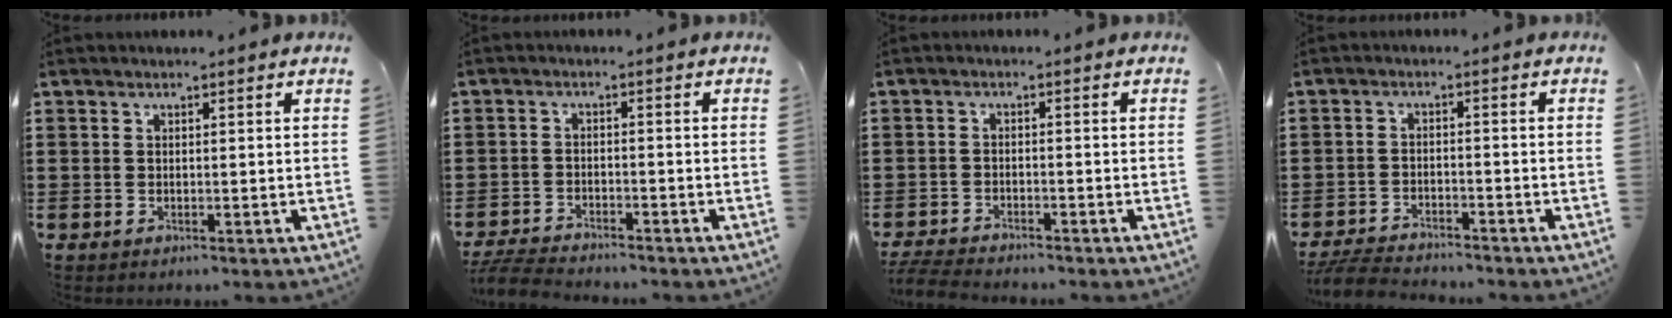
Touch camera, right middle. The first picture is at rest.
{"total": 4.2, "force": [-4.1, 0.3, 0.8], "torque": [-0.026, -0.003, -0.086]}
{"total": 3.4, "force": [-3.4, 0.2, 0.5], "torque": [-0.025, -0.008, -0.073]}
{"total": 4.7, "force": [-4.6, 0.4, 0.8], "torque": [-0.025, 0.001, -0.095]}